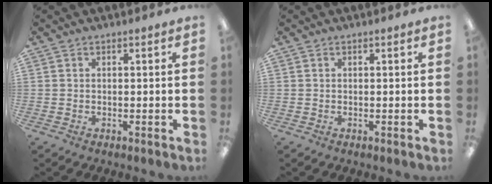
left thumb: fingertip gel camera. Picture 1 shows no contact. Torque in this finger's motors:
{"motor_torque": [0.00, 0.00, -0.03, 0.03, 0.00]}